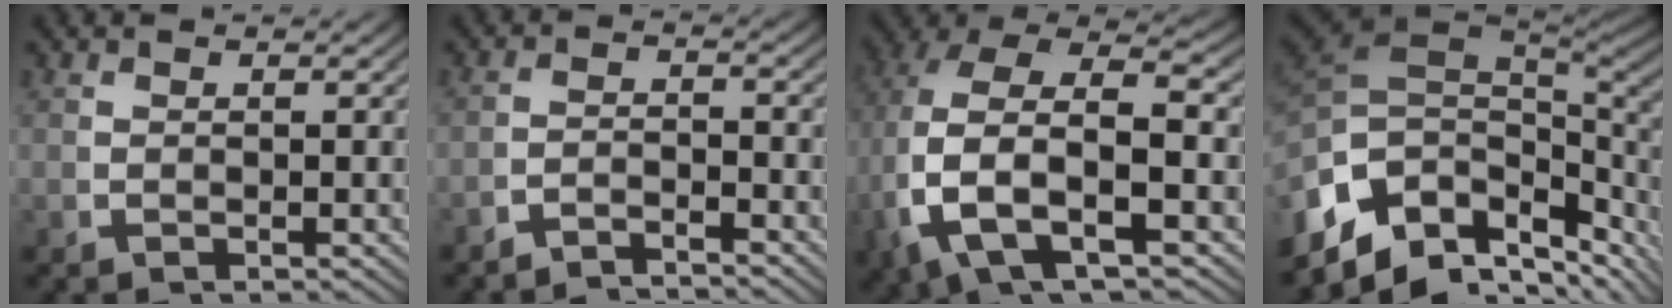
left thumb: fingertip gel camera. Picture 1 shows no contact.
{"total": 3.1, "force": [-3.1, 0.2, 0.3], "torque": [0.008, -0.004, -0.060]}
{"total": 11.9, "force": [-0.2, 7.3, 9.4], "torque": [-0.222, -0.046, 0.018]}
{"total": 17.0, "force": [-3.4, 12.1, 11.5], "torque": [-0.238, -0.054, -0.024]}